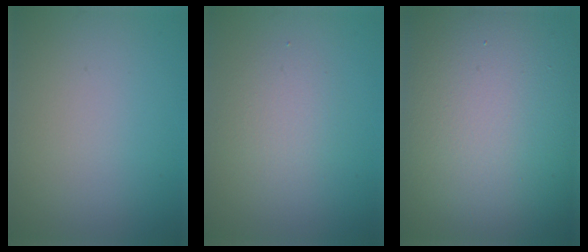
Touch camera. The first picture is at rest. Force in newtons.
{"total": 2.2, "press": 2.2, "slide": 0.1}
{"total": 19.9, "press": 19.8, "slide": 1.2}